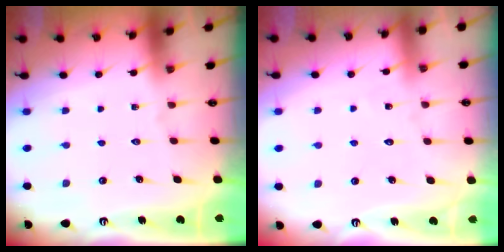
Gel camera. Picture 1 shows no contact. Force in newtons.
{"total": 4.1, "press": 4.1, "slide": 0.3}